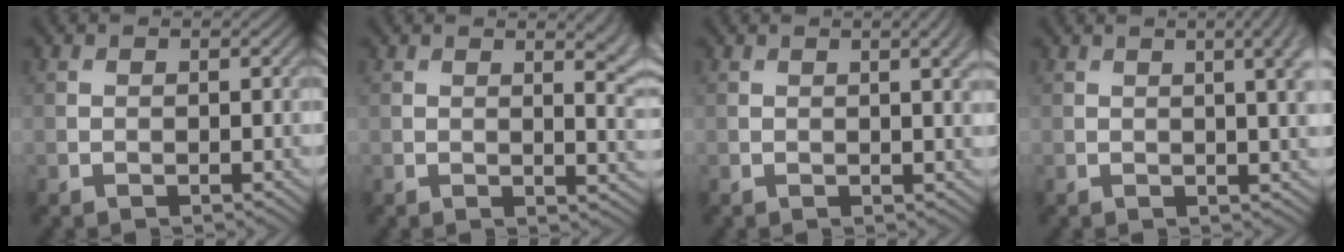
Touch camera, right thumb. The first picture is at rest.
{"total": 6.1, "force": [2.2, 2.2, 5.2], "torque": [-0.054, 0.006, 0.028]}
{"total": 3.4, "force": [1.2, 0.8, 3.1], "torque": [-0.039, 0.004, 0.016]}
{"total": 6.5, "force": [2.0, 2.0, 5.9], "torque": [-0.062, 0.018, 0.017]}